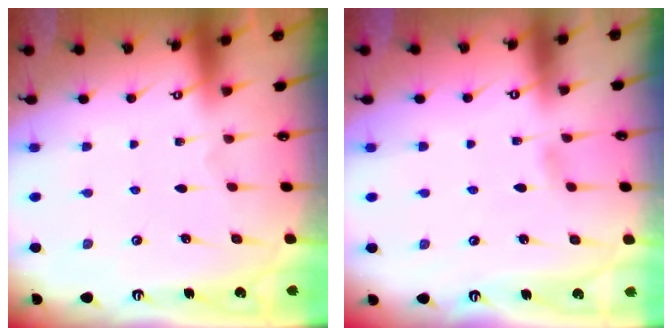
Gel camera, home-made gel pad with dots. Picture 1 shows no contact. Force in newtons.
{"total": 3.7, "press": 3.7, "slide": 0.4}